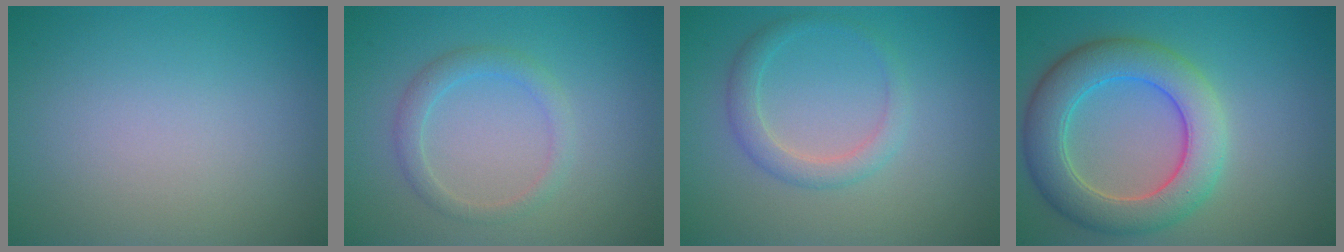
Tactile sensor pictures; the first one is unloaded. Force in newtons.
{"total": 2.0, "press": 2.0, "slide": 0.3}
{"total": 2.2, "press": 2.2, "slide": 0.2}
{"total": 6.8, "press": 6.8, "slide": 0.3}